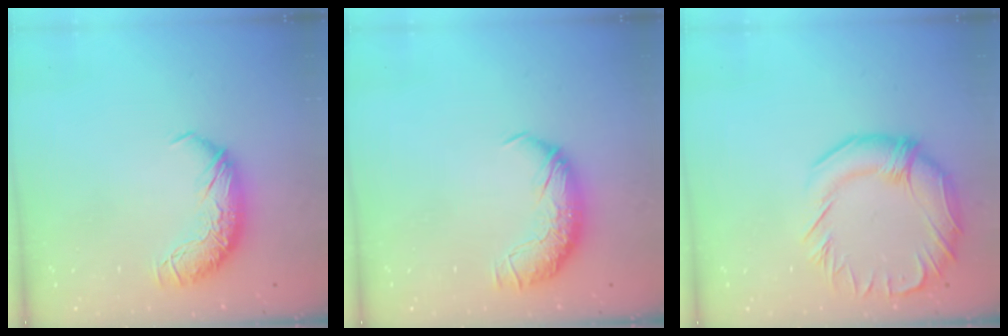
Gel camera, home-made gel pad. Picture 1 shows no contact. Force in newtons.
{"total": 1.7, "press": 0.6, "slide": 1.6}
{"total": 5.6, "press": 5.0, "slide": 2.5}